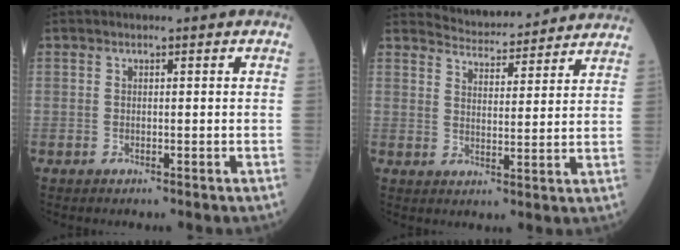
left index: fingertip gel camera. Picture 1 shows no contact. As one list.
[{"total": 11.3, "force": [11.1, 1.7, 1.4], "torque": [-0.019, 0.013, 0.144]}]